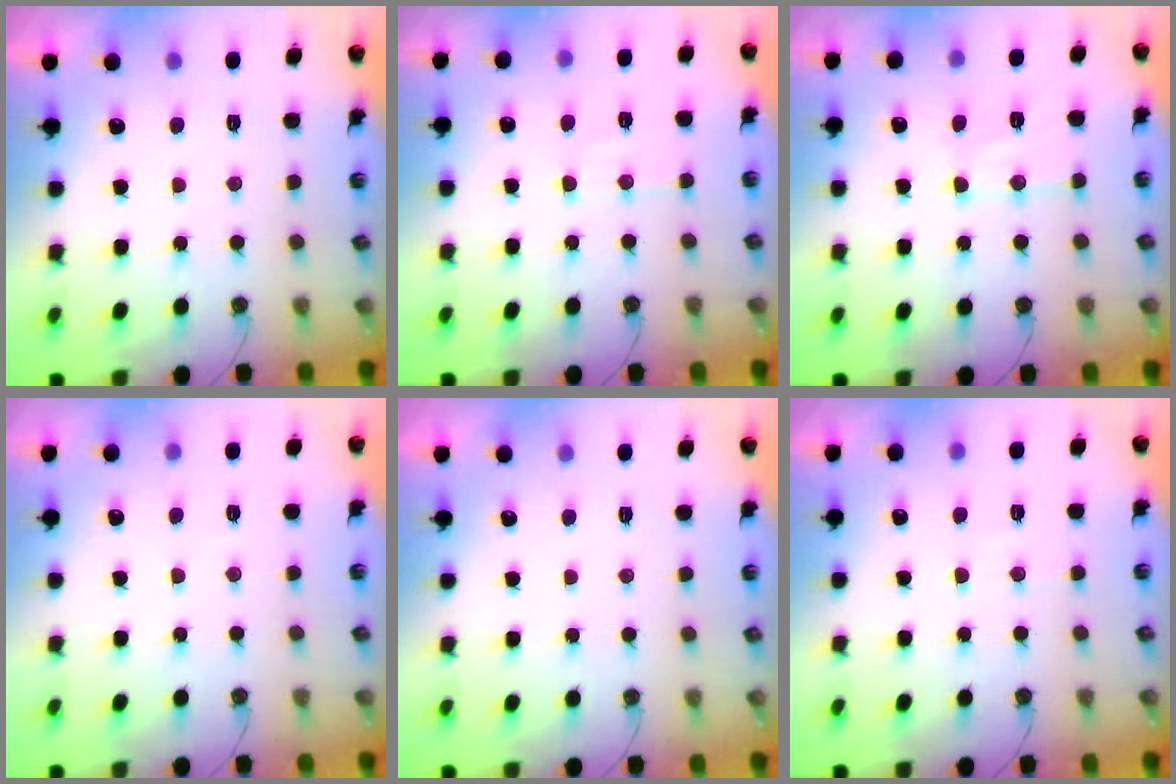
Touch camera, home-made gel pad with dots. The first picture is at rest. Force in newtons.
{"total": 8.3, "press": 8.2, "slide": 0.7}
{"total": 12.3, "press": 12.3, "slide": 0.9}
{"total": 3.5, "press": 3.5, "slide": 0.5}
{"total": 0.0}
{"total": 4.9, "press": 4.9, "slide": 0.8}